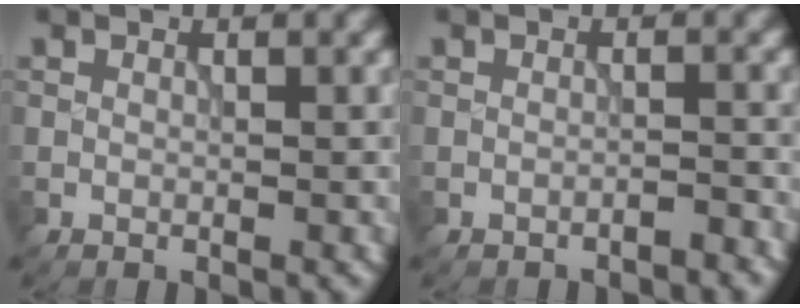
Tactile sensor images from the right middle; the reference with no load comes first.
{"total": 1.3, "force": [-1.2, 0.1, 0.5], "torque": [-0.002, 0.006, -0.022]}